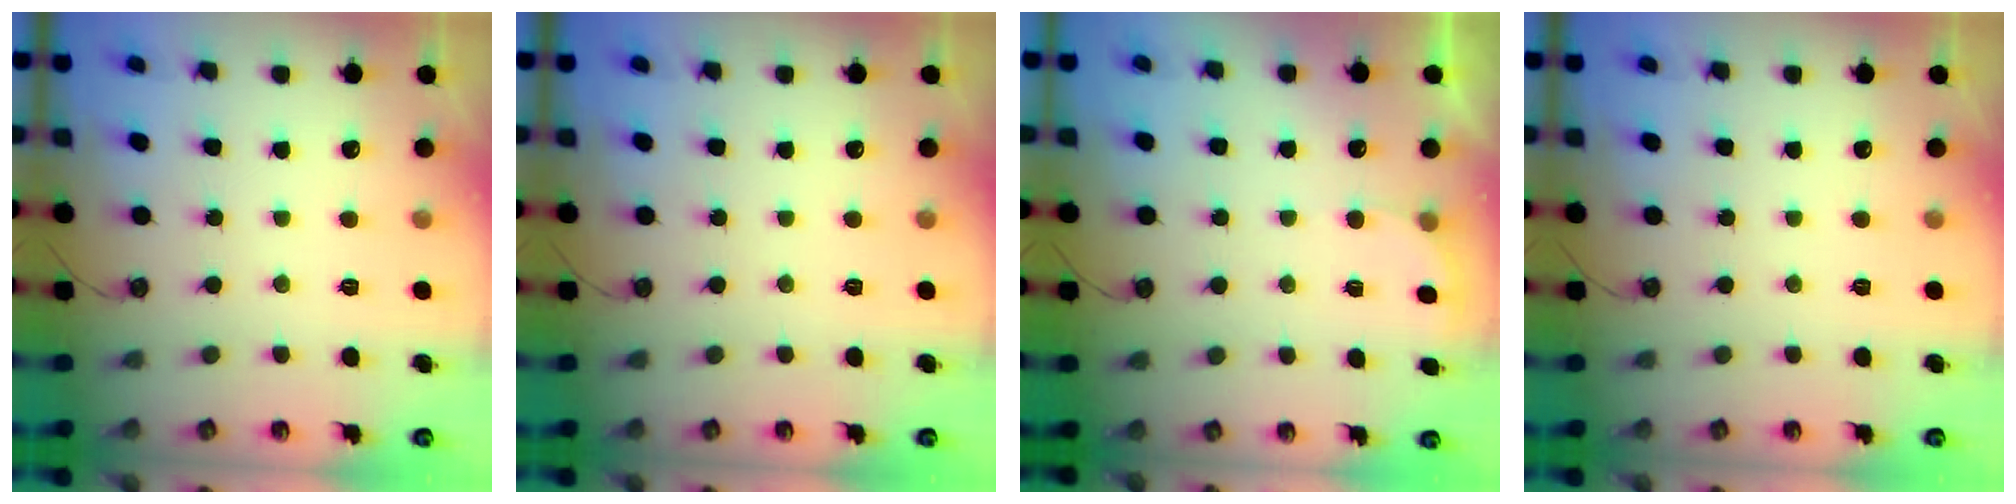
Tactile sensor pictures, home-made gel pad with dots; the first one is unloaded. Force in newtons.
{"total": 0.0}
{"total": 3.0, "press": 2.8, "slide": 1.0}
{"total": 0.0}